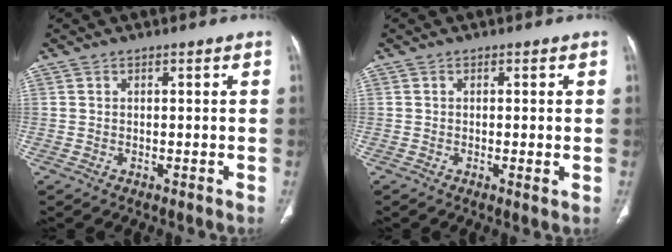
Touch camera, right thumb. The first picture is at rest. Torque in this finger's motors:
{"motor_torque": [-0.06, -0.64, -0.48, 0.37, 0.07]}